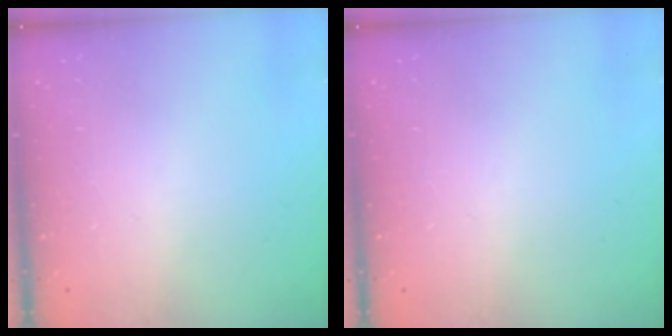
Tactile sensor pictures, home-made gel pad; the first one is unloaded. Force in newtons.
{"total": 0.0}